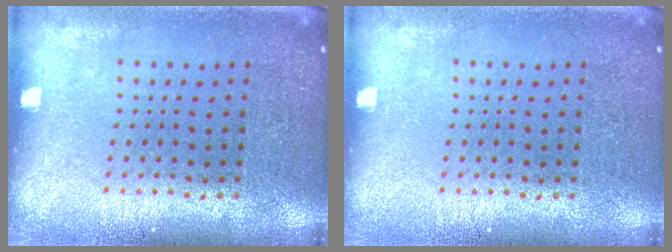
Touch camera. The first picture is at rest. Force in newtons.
{"total": 0.0}